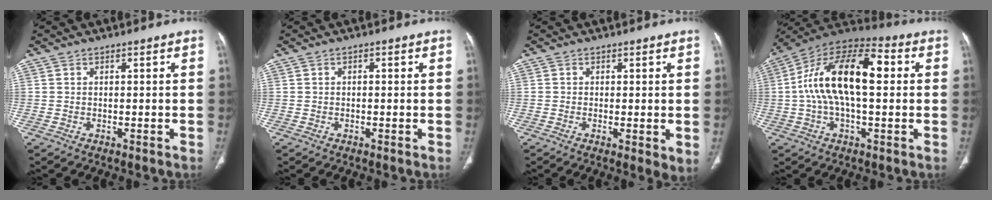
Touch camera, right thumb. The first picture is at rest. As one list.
[{"total": 0.7, "force": [0.1, 0.4, 0.6], "torque": [-0.010, 0.003, 0.000]}, {"total": 2.5, "force": [-0.2, 0.8, 2.3], "torque": [-0.042, -0.009, -0.006]}, {"total": 18.9, "force": [2.2, 8.9, 16.6], "torque": [-0.289, 0.043, 0.028]}]